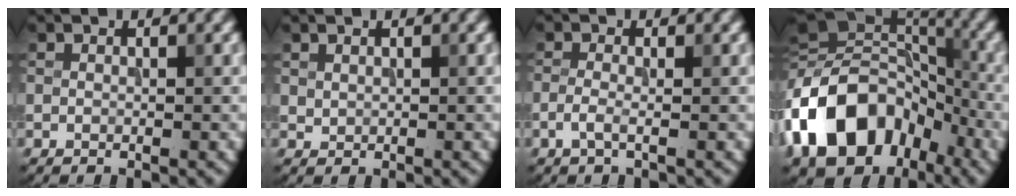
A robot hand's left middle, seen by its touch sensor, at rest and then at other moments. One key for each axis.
{"total": 0.5, "fx": 0.3, "fy": 0.4, "fz": 0.1, "tx": -0.001, "ty": -0.002, "tz": 0.012}
{"total": 1.4, "fx": -0.6, "fy": 0.5, "fz": 1.2, "tx": -0.030, "ty": 0.000, "tz": -0.017}
{"total": 14.6, "fx": -5.6, "fy": 10.1, "fz": 9.0, "tx": -0.172, "ty": 0.013, "tz": -0.115}